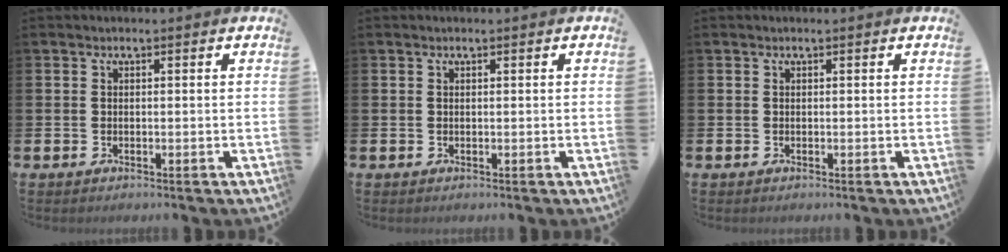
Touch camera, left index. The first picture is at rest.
{"total": 0.0}
{"total": 0.0}